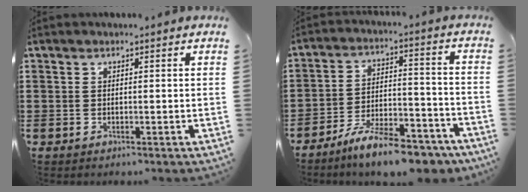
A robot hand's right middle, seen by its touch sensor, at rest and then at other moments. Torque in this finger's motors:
{"motor_torque": [2.14, 0.00, 0.31, 0.21]}